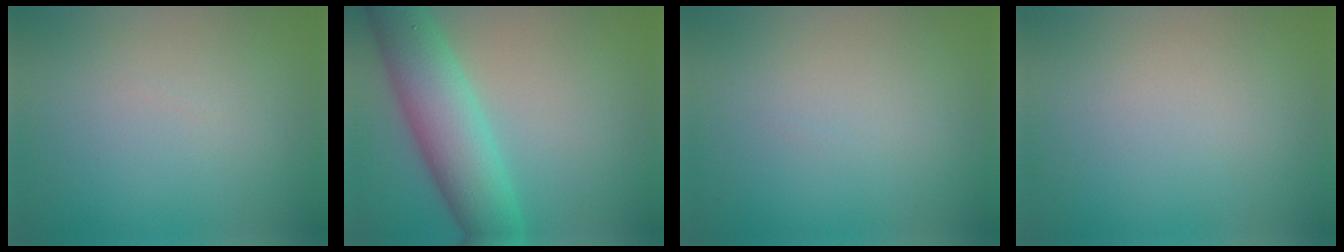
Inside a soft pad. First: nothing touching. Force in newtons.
{"total": 7.4, "press": 7.4, "slide": 0.1}
{"total": 0.0}
{"total": 0.0}